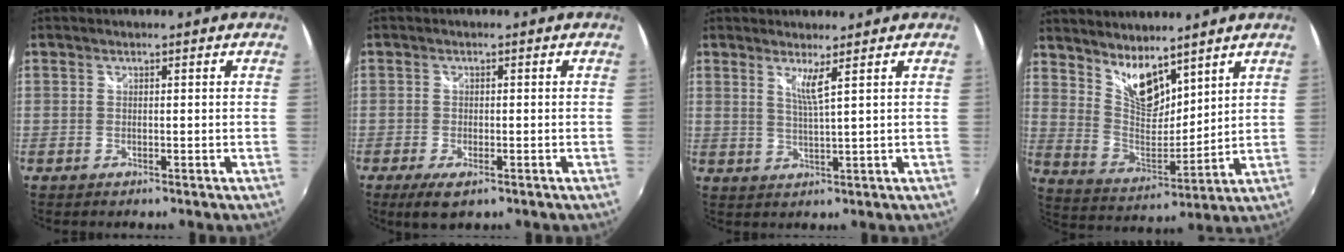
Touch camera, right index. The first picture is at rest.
{"total": 4.5, "force": [-2.7, 1.7, 3.2], "torque": [-0.074, -0.016, -0.046]}
{"total": 3.1, "force": [1.8, -0.7, 2.3], "torque": [-0.047, -0.013, 0.029]}
{"total": 10.2, "force": [7.8, 3.8, 5.4], "torque": [-0.093, -0.007, 0.153]}